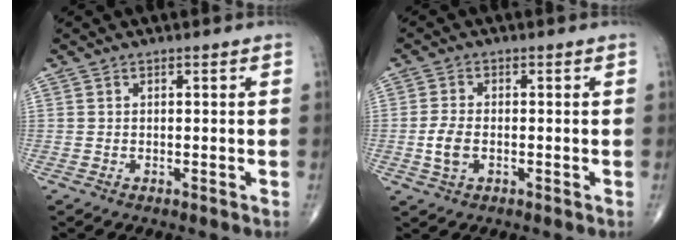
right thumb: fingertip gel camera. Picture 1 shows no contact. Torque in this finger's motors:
{"motor_torque": [-0.13, 0.15, 0.52, -0.02, 0.10]}